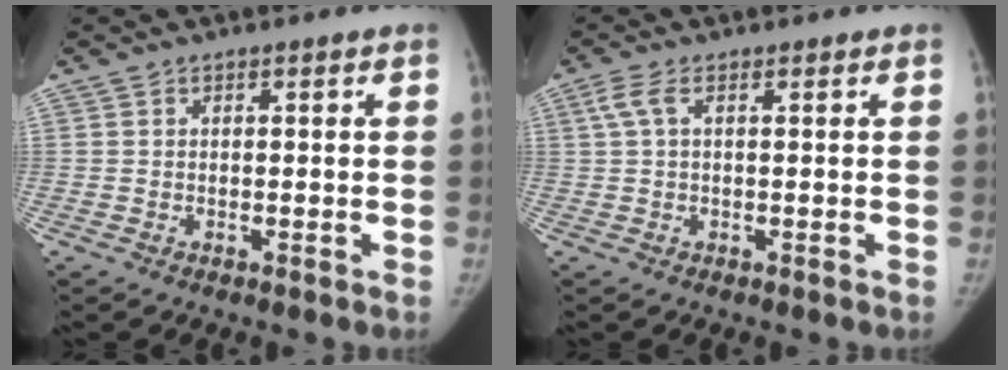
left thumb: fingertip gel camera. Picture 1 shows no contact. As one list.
[{"total": 2.7, "force": [1.0, 1.1, 2.3], "torque": [-0.066, 0.013, 0.023]}]